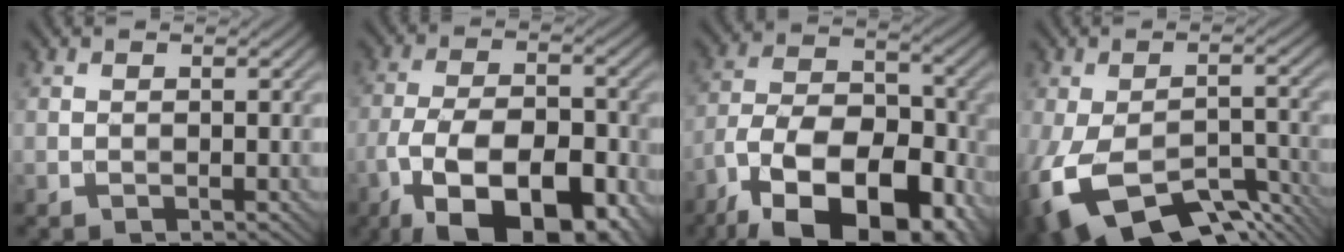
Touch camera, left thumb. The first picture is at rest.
{"total": 16.1, "force": [-8.5, 7.6, 11.4], "torque": [-0.197, -0.024, -0.133]}
{"total": 18.5, "force": [-11.2, 9.7, 11.1], "torque": [-0.193, -0.027, -0.180]}
{"total": 12.5, "force": [-7.2, 6.0, 8.3], "torque": [-0.169, -0.037, -0.111]}